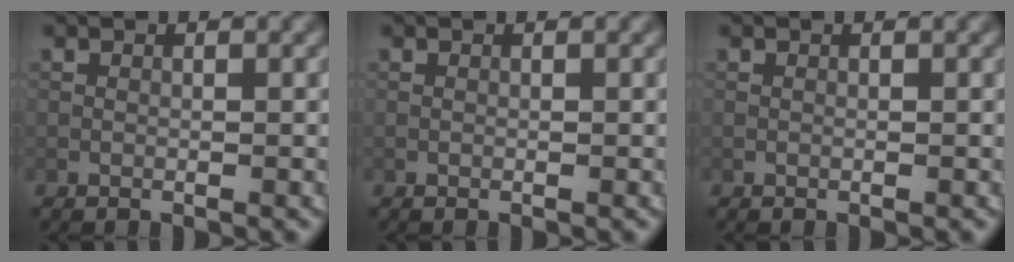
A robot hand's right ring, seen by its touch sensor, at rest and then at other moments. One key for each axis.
{"total": 0.0}
{"total": 0.0}